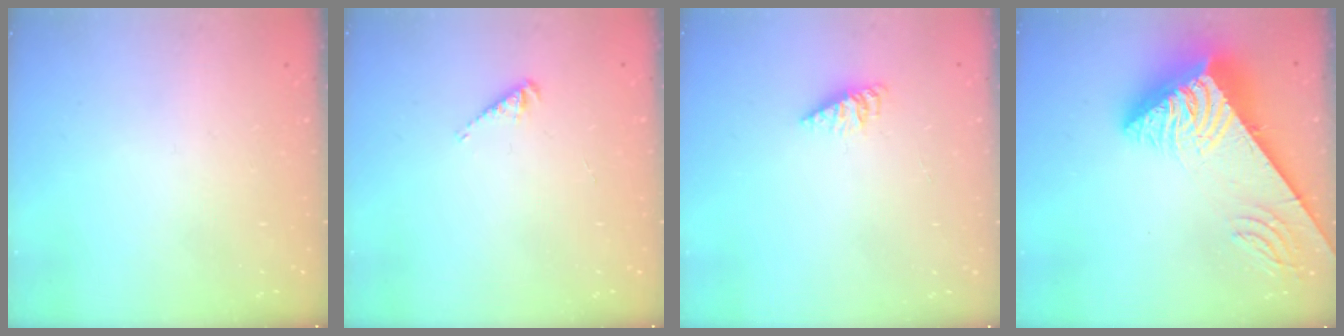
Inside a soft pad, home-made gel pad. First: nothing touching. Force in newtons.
{"total": 2.7, "press": 2.7, "slide": 0.3}
{"total": 2.9, "press": 2.9, "slide": 0.3}
{"total": 14.0, "press": 13.9, "slide": 1.4}